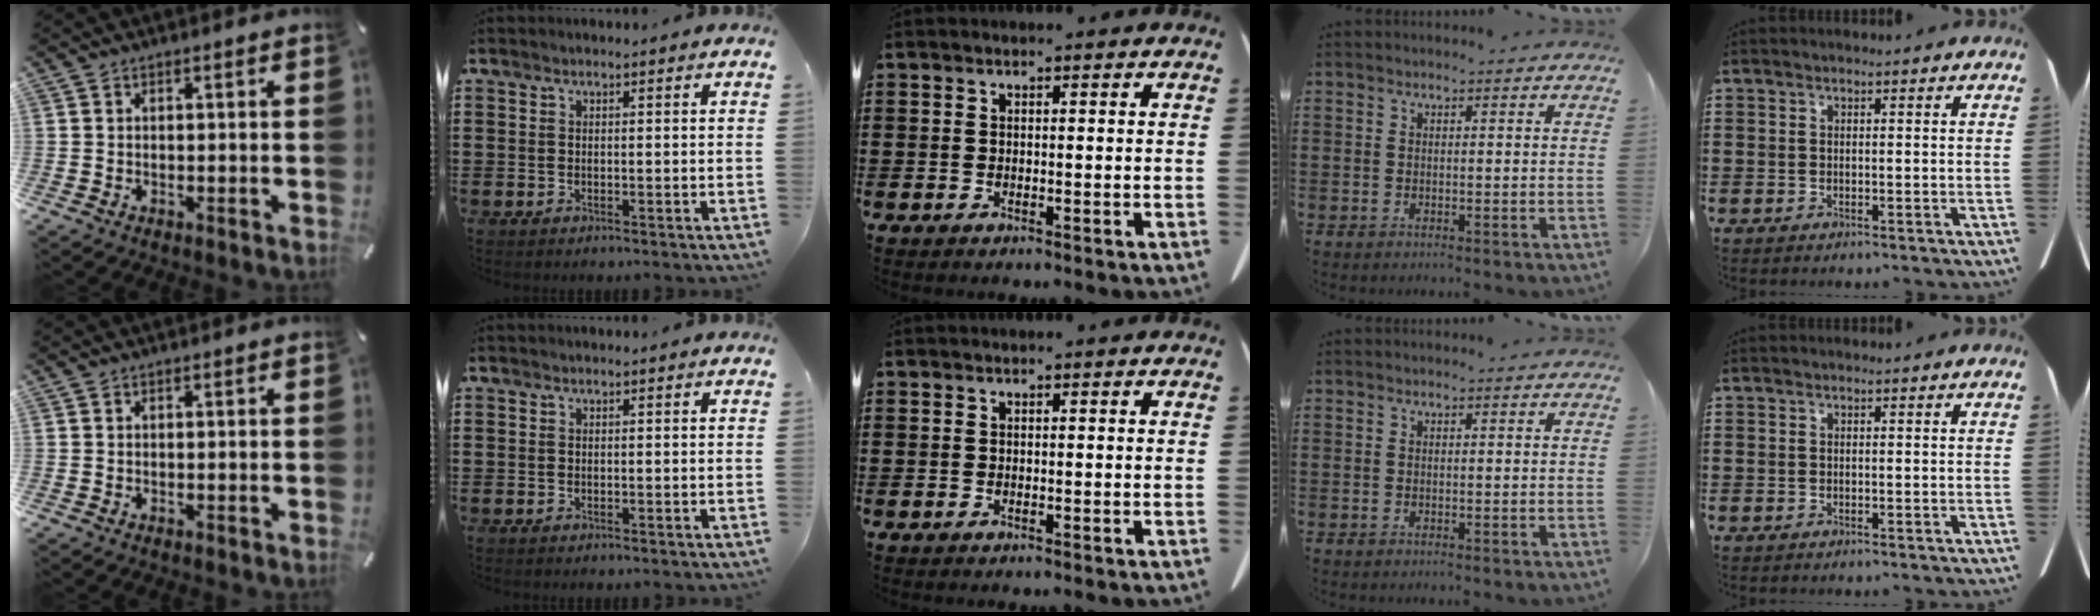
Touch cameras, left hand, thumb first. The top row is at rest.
{}